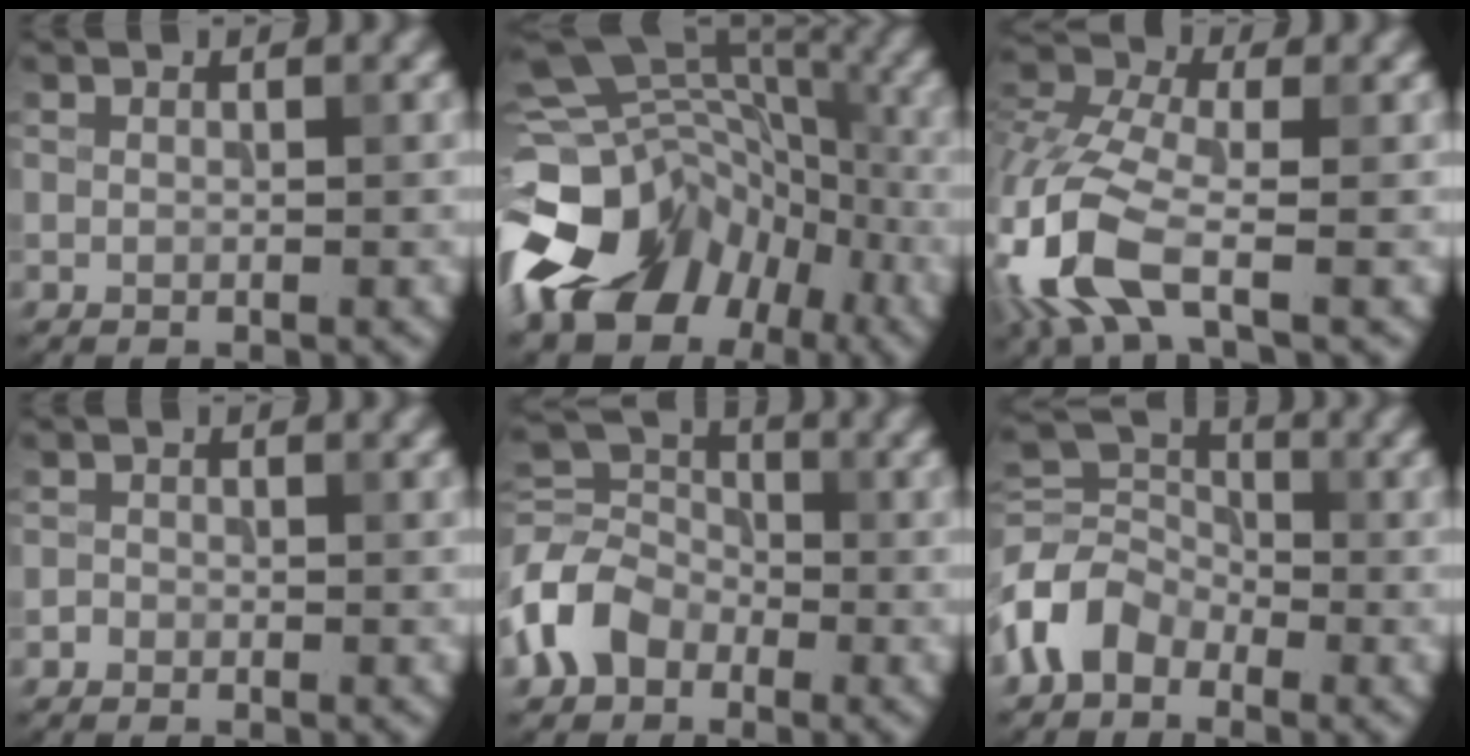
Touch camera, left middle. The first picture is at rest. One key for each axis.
{"total": 16.0, "fx": -8.1, "fy": 12.0, "fz": 6.9, "tx": -0.153, "ty": -0.001, "tz": -0.128}
{"total": 8.1, "fx": -3.8, "fy": 3.7, "fz": 6.1, "tx": -0.153, "ty": -0.003, "tz": -0.091}
{"total": 0.6, "fx": -0.4, "fy": 0.4, "fz": 0.0, "tx": 0.003, "ty": -0.001, "tz": -0.008}
{"total": 5.5, "fx": -2.4, "fy": 4.1, "fz": 2.6, "tx": -0.053, "ty": 0.009, "tz": -0.070}
{"total": 4.5, "fx": -2.4, "fy": 3.2, "fz": 2.1, "tx": -0.042, "ty": 0.006, "tz": -0.068}